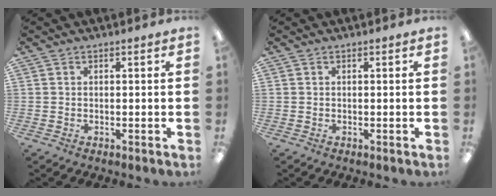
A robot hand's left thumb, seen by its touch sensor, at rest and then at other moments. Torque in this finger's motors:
{"motor_torque": [0.00, 0.00, 0.02, -0.01, 0.00]}